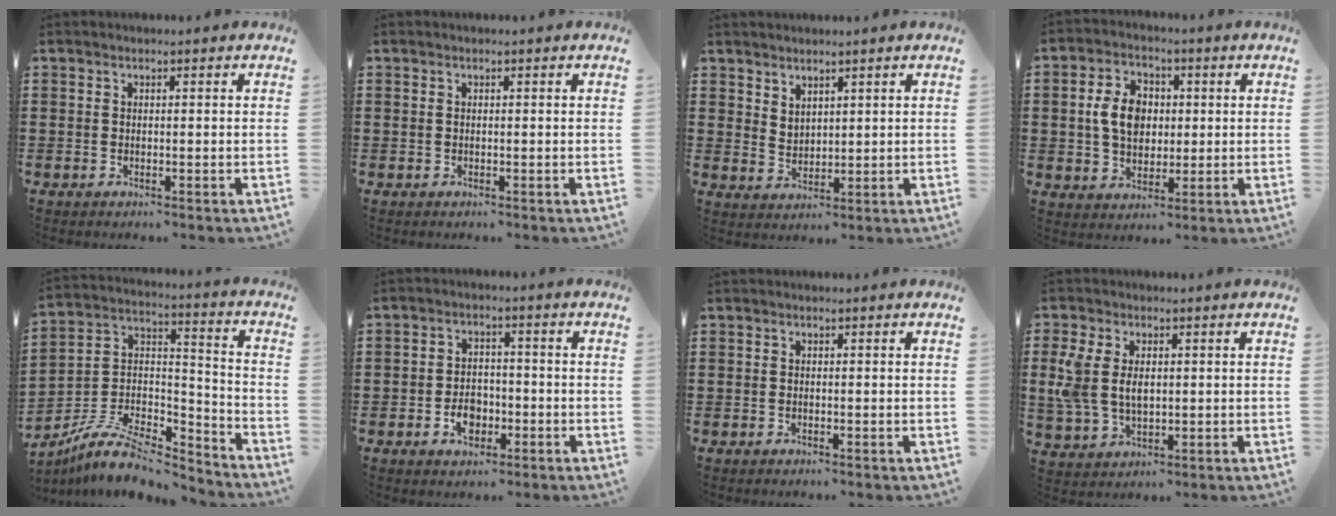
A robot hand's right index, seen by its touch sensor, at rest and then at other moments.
{"total": 0.0}
{"total": 2.8, "force": [2.6, 1.0, 0.0], "torque": [-0.007, -0.001, 0.050]}
{"total": 7.5, "force": [0.7, 5.5, 5.0], "torque": [-0.124, 0.009, 0.003]}
{"total": 9.1, "force": [-7.2, 3.4, 4.5], "torque": [-0.095, 0.015, -0.143]}
{"total": 4.5, "force": [-1.8, 3.1, 2.7], "torque": [-0.044, 0.003, -0.033]}
{"total": 0.0}
{"total": 5.8, "force": [0.9, 3.8, 4.3], "torque": [-0.109, 0.008, 0.012]}